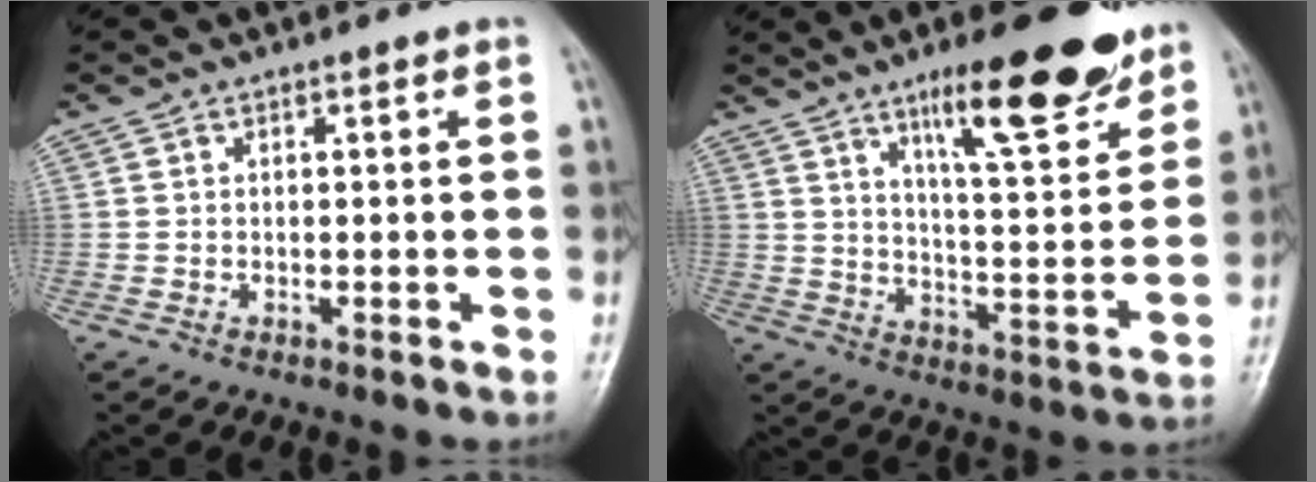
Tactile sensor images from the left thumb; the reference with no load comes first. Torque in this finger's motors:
{"motor_torque": [0.45, 0.29, 1.37, -1.40, 0.16]}